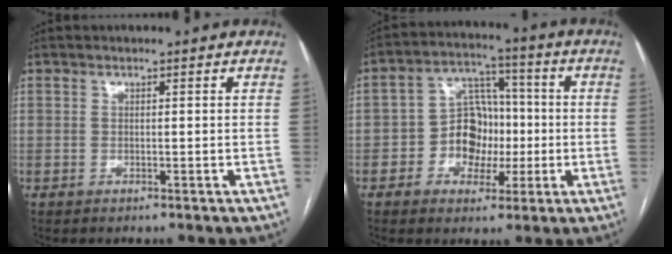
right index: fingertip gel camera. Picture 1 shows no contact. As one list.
[{"total": 8.9, "force": [-1.6, 6.9, 5.4], "torque": [-0.092, 0.032, -0.026]}]